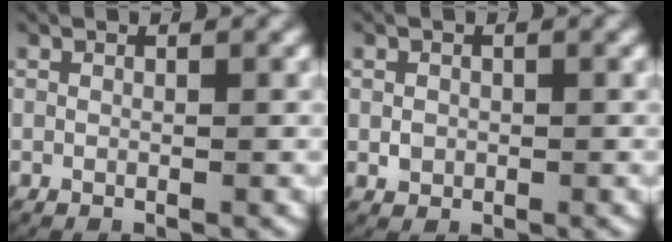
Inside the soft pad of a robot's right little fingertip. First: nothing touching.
{"total": 0.8, "force": [0.0, 0.8, 0.3], "torque": [-0.009, 0.001, 0.001]}